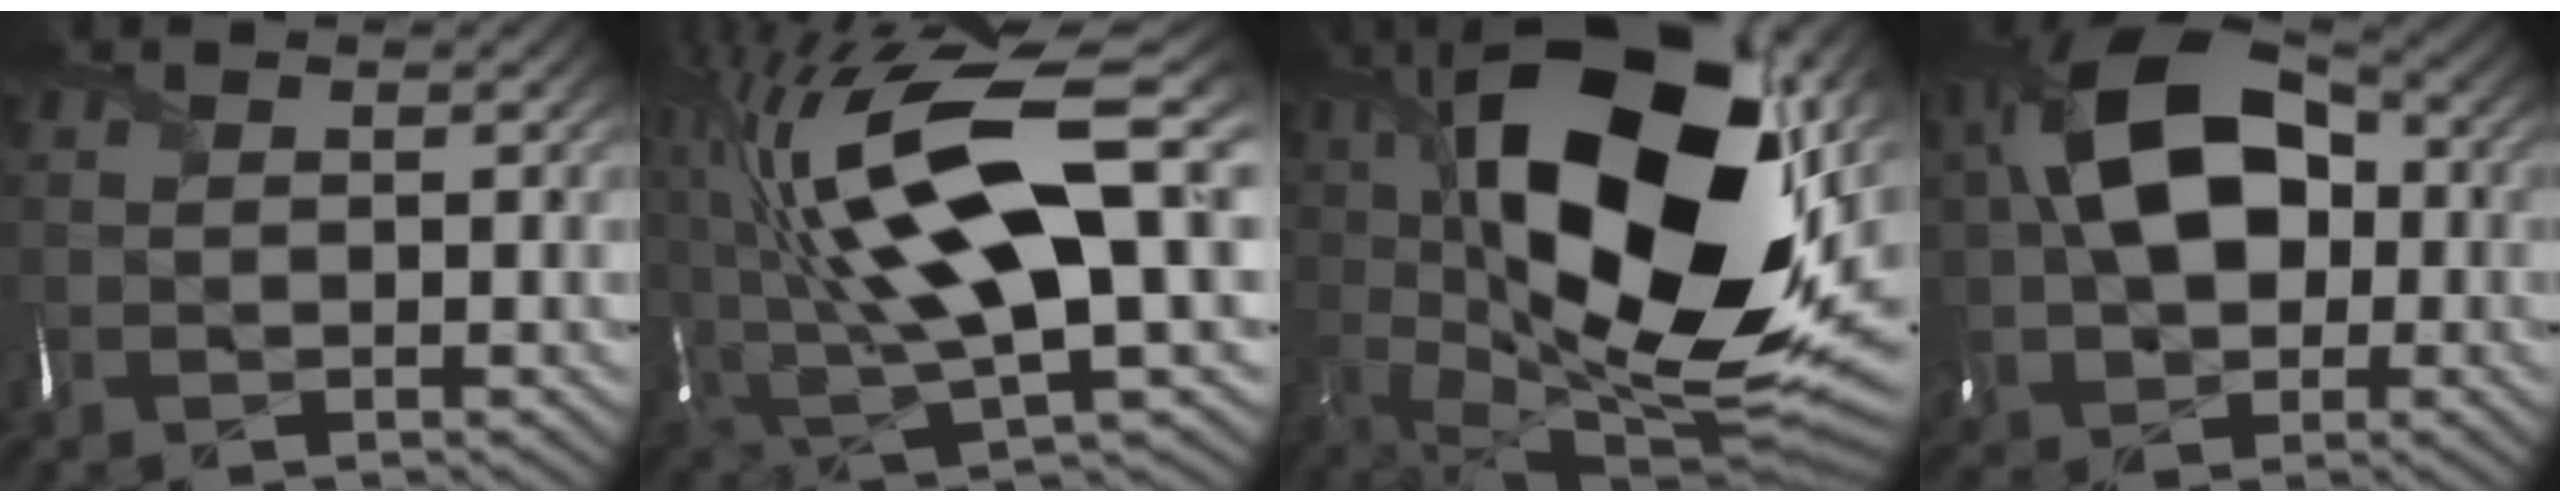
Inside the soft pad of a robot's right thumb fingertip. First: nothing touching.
{"total": 20.2, "force": [4.0, 7.8, 18.3], "torque": [-0.364, -0.015, 0.077]}
{"total": 23.0, "force": [5.1, 10.8, 19.6], "torque": [-0.366, 0.016, 0.088]}
{"total": 16.1, "force": [1.3, 10.8, 11.9], "torque": [-0.216, 0.018, 0.007]}